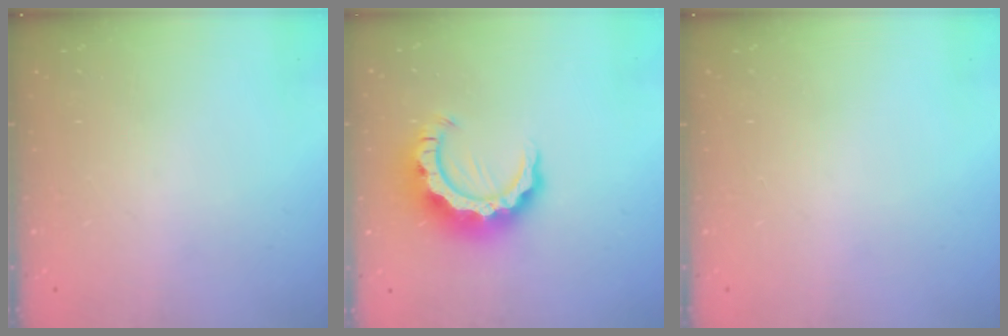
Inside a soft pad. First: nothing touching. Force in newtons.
{"total": 11.7, "press": 11.6, "slide": 1.2}
{"total": 0.0}